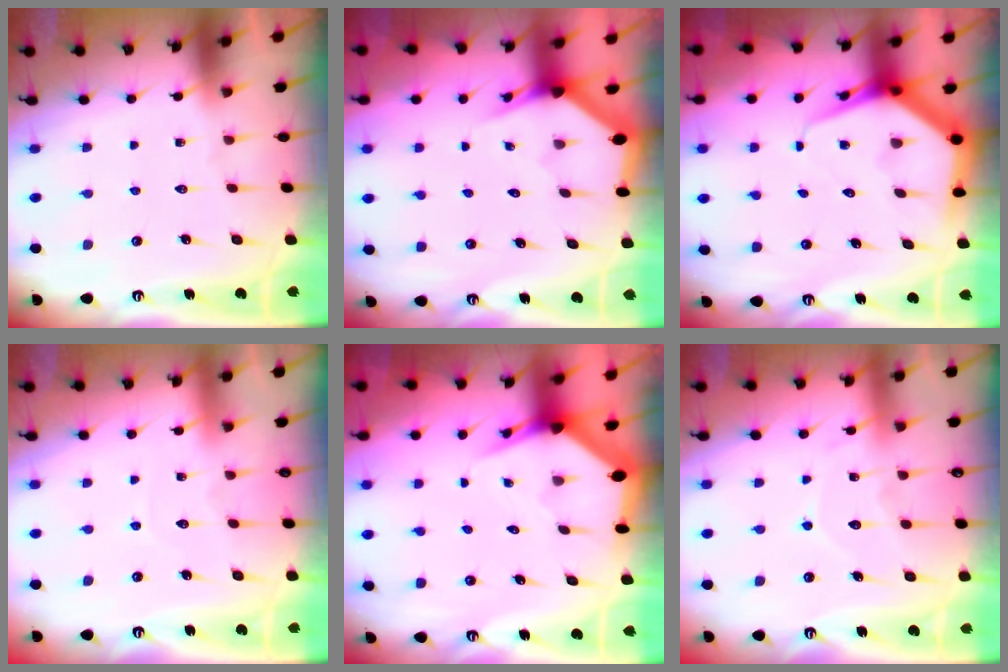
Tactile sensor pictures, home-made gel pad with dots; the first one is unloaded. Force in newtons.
{"total": 3.0, "press": 3.0, "slide": 0.1}
{"total": 7.2, "press": 7.2, "slide": 0.8}
{"total": 2.7, "press": 2.7, "slide": 0.2}
{"total": 3.4, "press": 3.3, "slide": 0.5}
{"total": 8.8, "press": 8.8, "slide": 0.9}